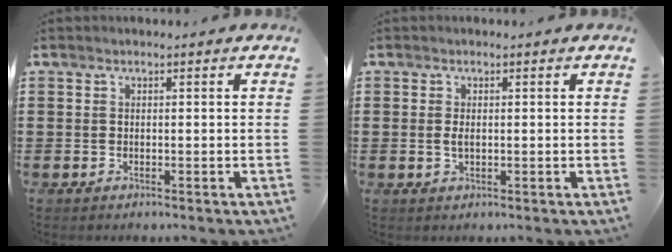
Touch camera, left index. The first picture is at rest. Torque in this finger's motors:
{"motor_torque": [0.36, 0.35, 0.25, 0.02]}